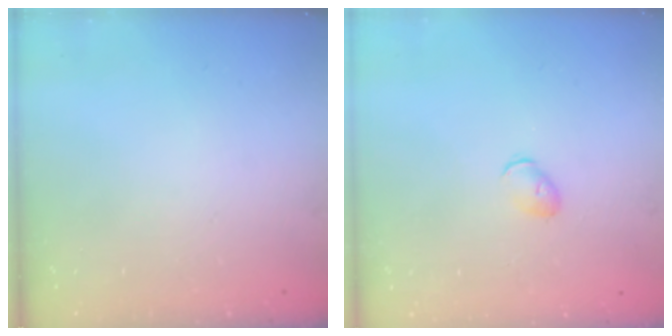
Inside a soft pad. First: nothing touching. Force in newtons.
{"total": 4.6, "press": 4.5, "slide": 1.1}